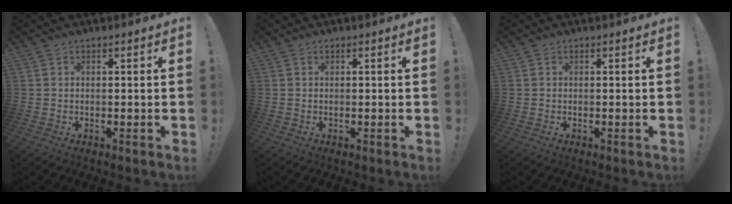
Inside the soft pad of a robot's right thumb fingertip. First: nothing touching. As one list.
[{"total": 0.0}, {"total": 0.0}]